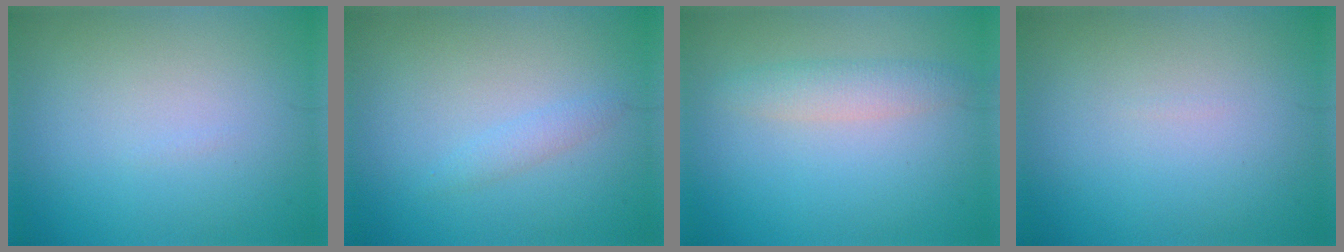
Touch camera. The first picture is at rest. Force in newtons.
{"total": 1.1, "press": 1.1, "slide": 0.0}
{"total": 2.2, "press": 2.2, "slide": 0.1}
{"total": 0.0}